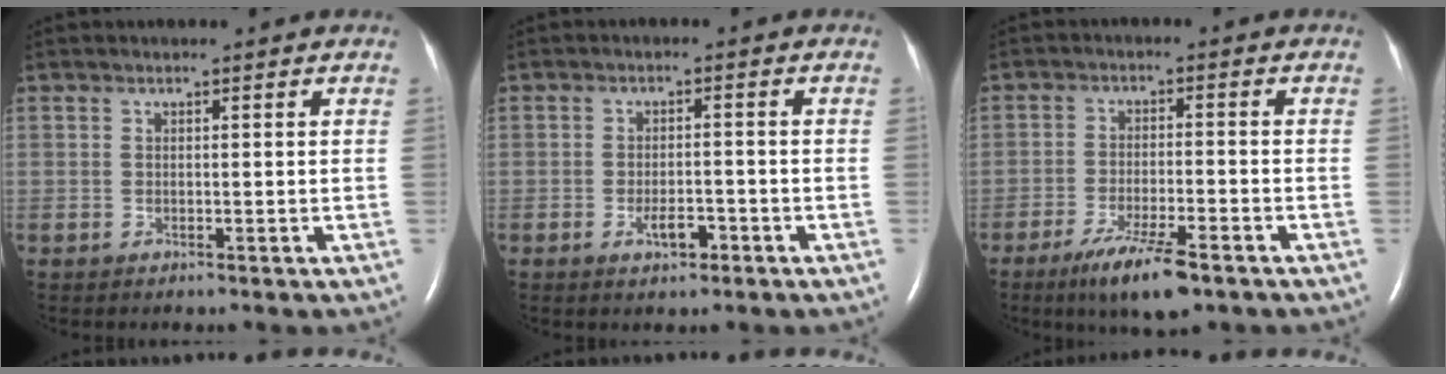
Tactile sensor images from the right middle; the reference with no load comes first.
{"total": 3.1, "force": [-1.7, 1.2, 2.3], "torque": [-0.041, 0.003, -0.027]}
{"total": 8.5, "force": [-5.5, 1.3, 6.3], "torque": [-0.119, -0.018, -0.090]}